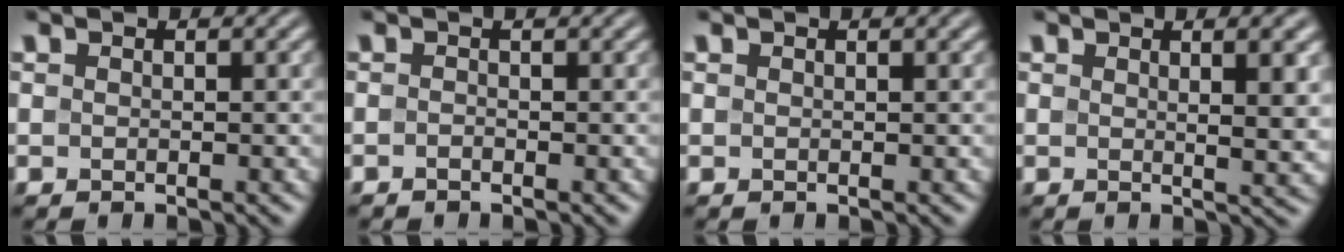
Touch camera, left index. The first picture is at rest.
{"total": 0.6, "force": [-0.3, 0.1, 0.5], "torque": [-0.010, 0.001, -0.008]}
{"total": 0.9, "force": [0.6, 0.2, 0.6], "torque": [-0.008, 0.004, 0.009]}
{"total": 5.6, "force": [1.6, 1.8, 5.1], "torque": [-0.041, 0.004, 0.019]}